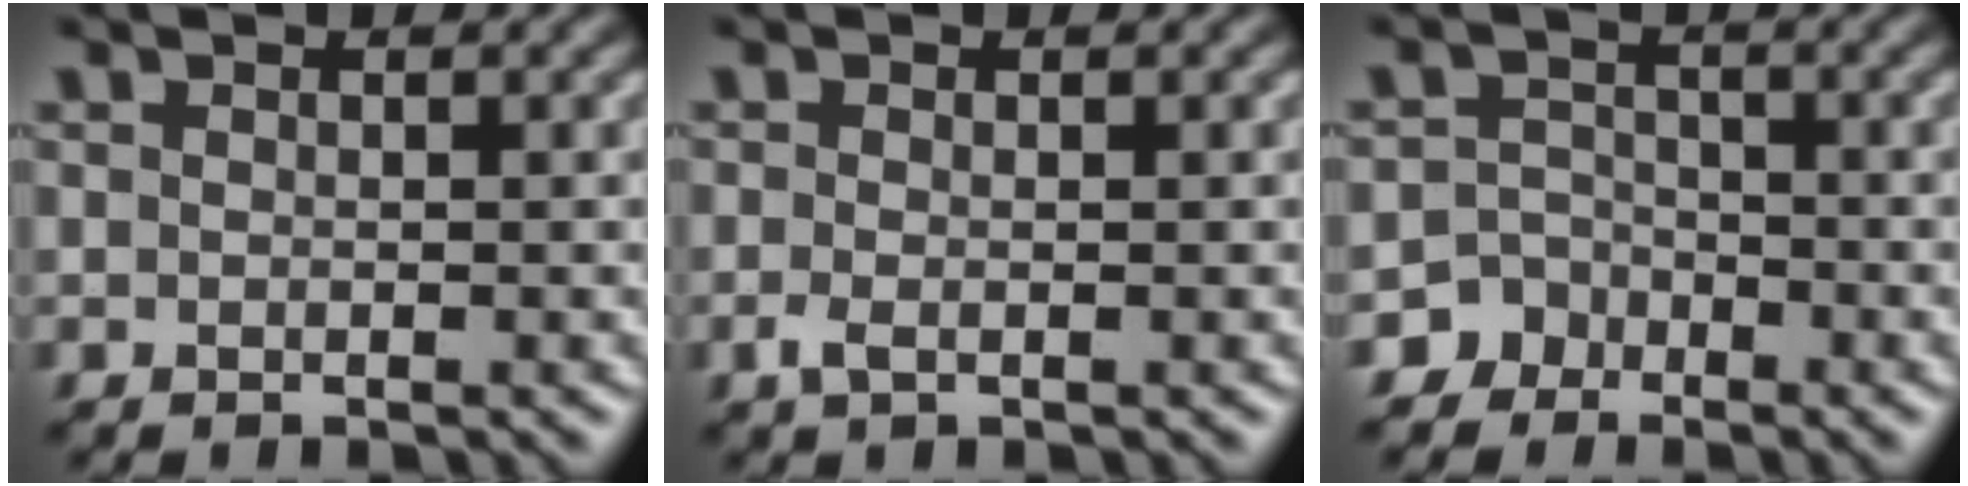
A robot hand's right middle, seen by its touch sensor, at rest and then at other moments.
{"total": 1.1, "force": [-0.4, 0.4, 0.9], "torque": [-0.026, -0.002, -0.010]}
{"total": 3.7, "force": [-2.8, 2.5, -0.2], "torque": [0.037, 0.006, -0.054]}